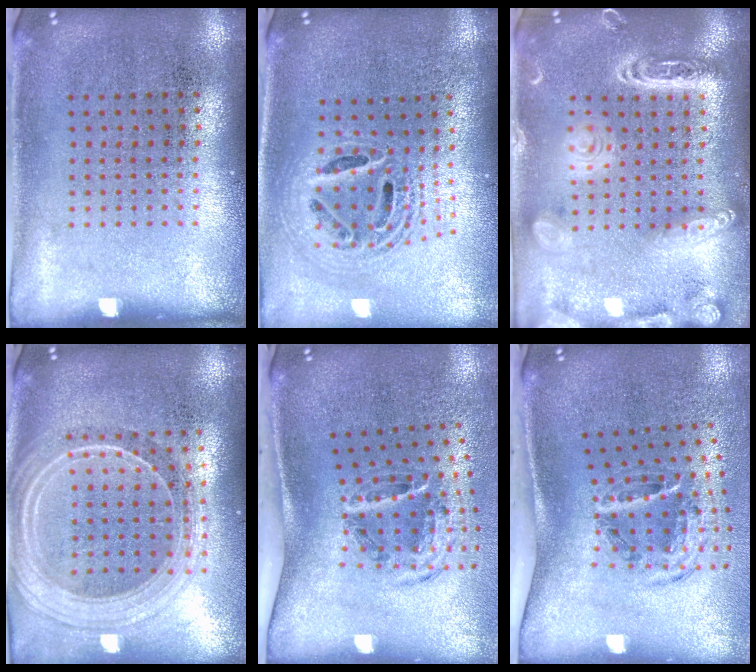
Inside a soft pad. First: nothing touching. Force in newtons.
{"total": 2.1, "press": 1.7, "slide": 1.3}
{"total": 2.8, "press": 2.8, "slide": 0.3}
{"total": 2.3, "press": 2.0, "slide": 1.2}
{"total": 2.0, "press": 1.2, "slide": 1.5}
{"total": 2.0, "press": 1.2, "slide": 1.5}